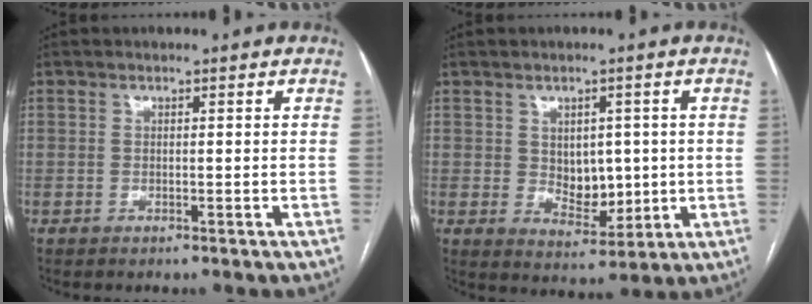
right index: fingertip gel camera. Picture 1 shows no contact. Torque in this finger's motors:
{"motor_torque": [0.18, 0.04, 0.12, 0.01]}